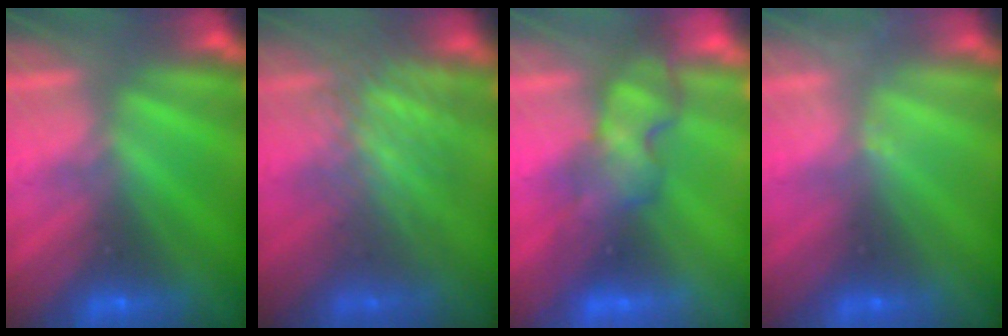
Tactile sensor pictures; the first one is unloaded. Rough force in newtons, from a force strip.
{"total": 3.2}
{"total": 4.0}
{"total": 2.4}